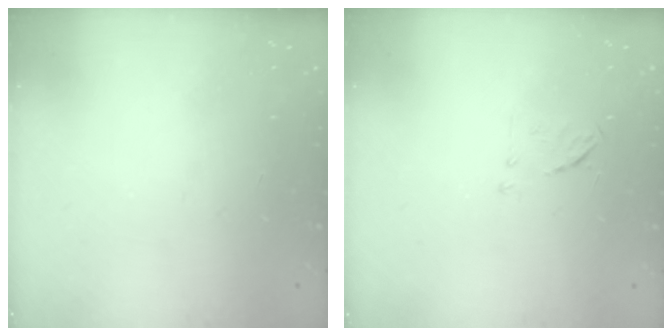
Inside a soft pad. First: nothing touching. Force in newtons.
{"total": 5.3, "press": 5.2, "slide": 0.8}